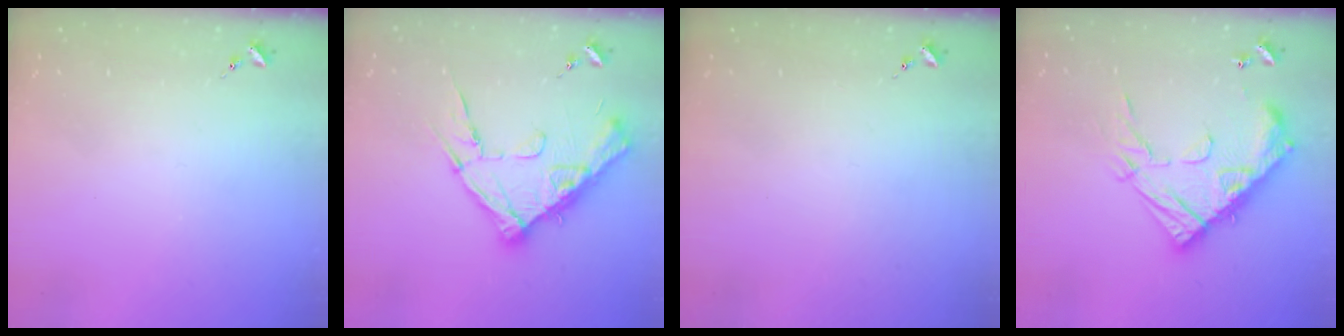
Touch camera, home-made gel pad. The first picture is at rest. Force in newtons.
{"total": 15.4, "press": 15.4, "slide": 0.4}
{"total": 0.0}
{"total": 19.3, "press": 19.2, "slide": 1.6}